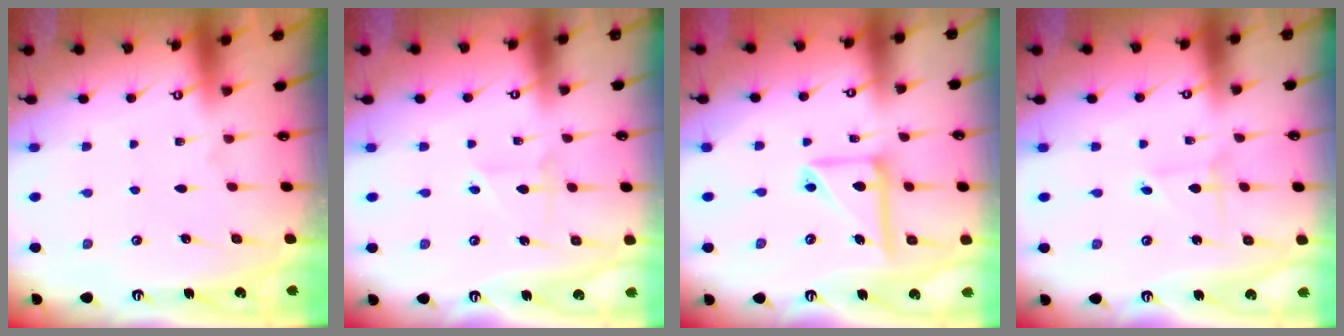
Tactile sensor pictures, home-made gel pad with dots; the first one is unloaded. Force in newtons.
{"total": 2.7, "press": 2.7, "slide": 0.3}
{"total": 13.7, "press": 13.6, "slide": 1.7}
{"total": 1.1, "press": 1.1, "slide": 0.1}